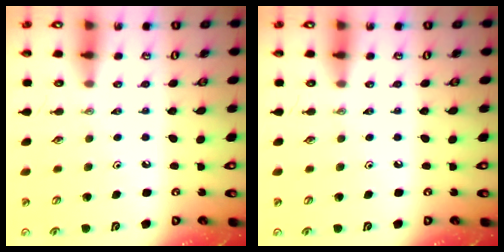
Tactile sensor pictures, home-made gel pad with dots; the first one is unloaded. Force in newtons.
{"total": 0.0}